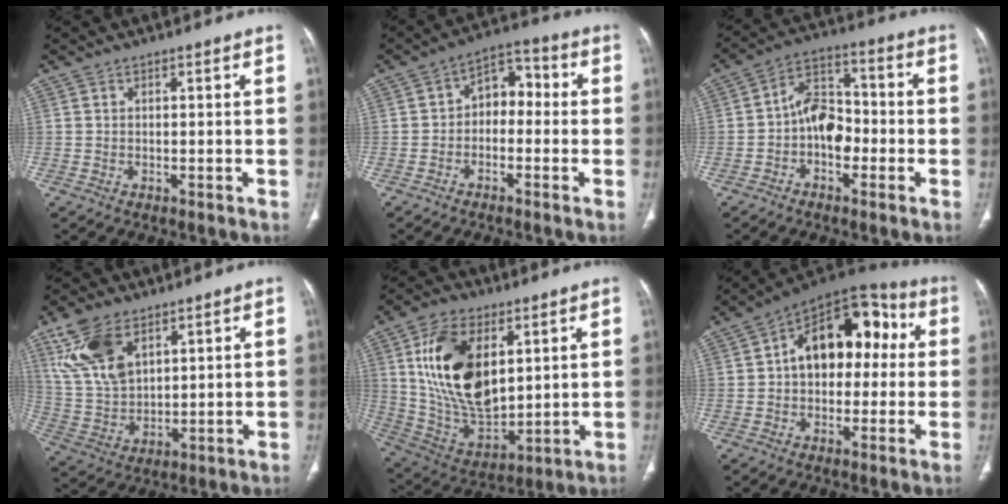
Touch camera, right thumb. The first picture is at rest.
{"total": 7.3, "force": [-0.8, 5.2, 5.1], "torque": [-0.049, 0.039, -0.029]}
{"total": 9.2, "force": [-2.1, 6.1, 6.6], "torque": [-0.083, 0.036, -0.049]}
{"total": 13.0, "force": [6.8, 7.2, 8.4], "torque": [-0.162, -0.019, 0.146]}
{"total": 20.8, "force": [5.9, 11.9, 16.0], "torque": [-0.271, -0.026, 0.121]}
{"total": 17.1, "force": [2.1, 11.0, 13.0], "torque": [-0.144, 0.050, 0.022]}